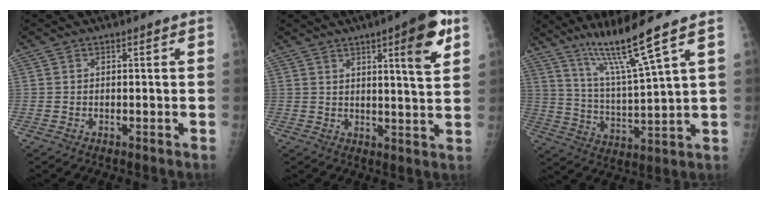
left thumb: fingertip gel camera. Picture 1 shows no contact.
{"total": 9.7, "force": [4.9, 1.4, 8.3], "torque": [-0.099, -0.021, 0.062]}
{"total": 12.1, "force": [8.4, -1.1, 8.7], "torque": [-0.156, -0.054, 0.161]}